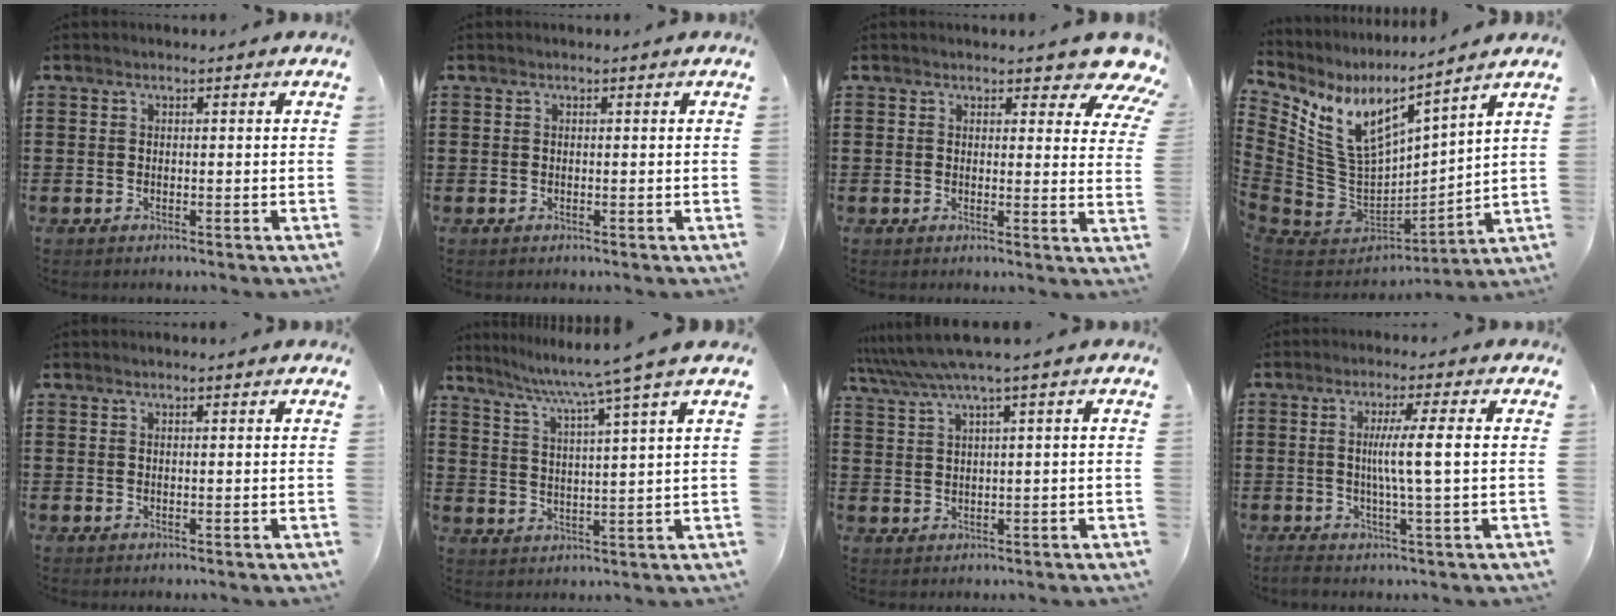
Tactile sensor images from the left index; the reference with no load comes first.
{"total": 0.0}
{"total": 6.0, "force": [4.9, 1.7, 3.1], "torque": [-0.046, -0.023, 0.081]}
{"total": 9.4, "force": [5.3, 4.8, 6.2], "torque": [-0.160, -0.051, 0.097]}
{"total": 0.7, "force": [0.6, 0.0, 0.3], "torque": [-0.007, 0.001, 0.012]}
{"total": 6.1, "force": [4.8, -1.5, 3.5], "torque": [-0.089, -0.033, 0.072]}
{"total": 4.4, "force": [2.9, -0.4, 3.3], "torque": [-0.080, -0.011, 0.046]}
{"total": 6.2, "force": [0.3, -0.7, 6.2], "torque": [-0.116, -0.006, -0.003]}